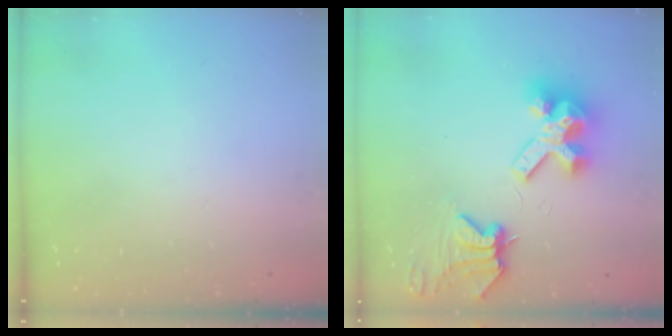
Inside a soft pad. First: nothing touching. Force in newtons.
{"total": 11.6, "press": 11.5, "slide": 0.9}